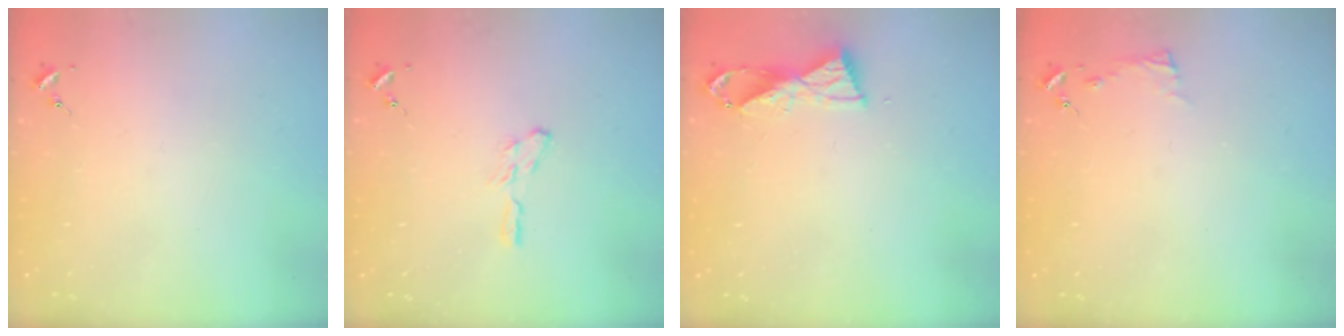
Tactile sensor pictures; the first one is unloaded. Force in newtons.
{"total": 4.2, "press": 4.2, "slide": 0.1}
{"total": 7.0, "press": 7.0, "slide": 0.5}
{"total": 3.7, "press": 3.7, "slide": 0.3}